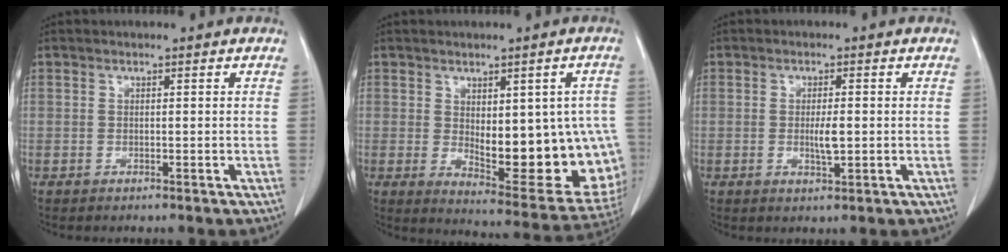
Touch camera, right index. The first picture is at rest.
{"total": 17.4, "force": [-1.2, 6.8, 16.0], "torque": [-0.151, 0.004, 0.013]}
{"total": 3.0, "force": [-0.2, 0.6, 2.9], "torque": [-0.053, -0.002, 0.000]}